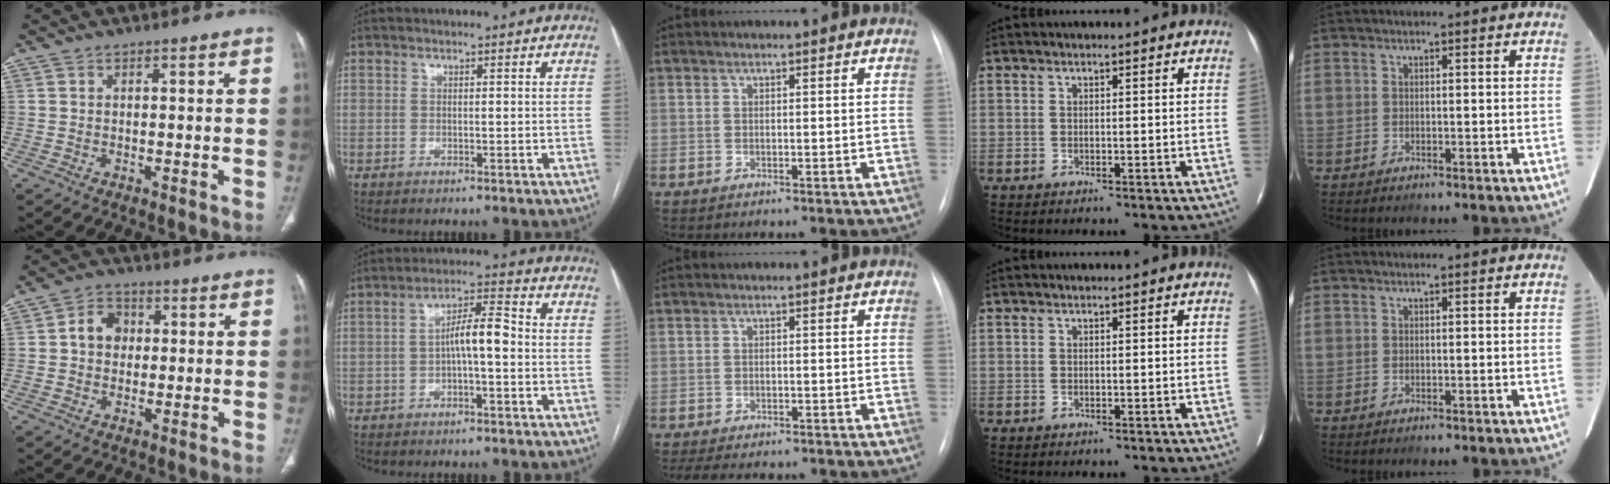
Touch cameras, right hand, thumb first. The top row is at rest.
{"thumb": {"total": 5.8, "force": [0.5, 4.8, 3.2], "torque": [-0.033, 0.014, 0.002]}, "index": {"total": 5.8, "force": [-0.7, 1.2, 5.6], "torque": [-0.096, 0.022, -0.013]}, "middle": {"total": 9.4, "force": [-8.0, 2.9, 4.0], "torque": [-0.059, -0.001, -0.104]}}